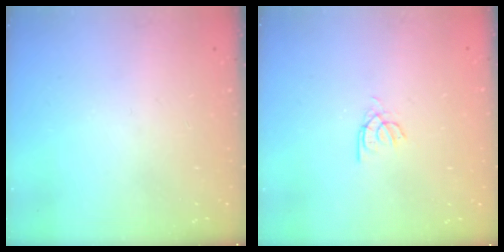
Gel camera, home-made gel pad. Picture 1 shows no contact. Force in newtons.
{"total": 2.5, "press": 2.4, "slide": 0.3}